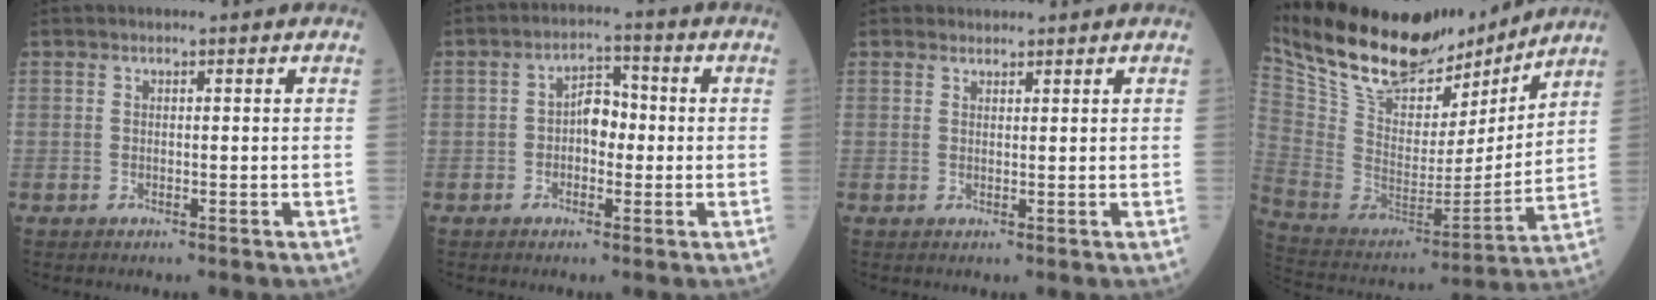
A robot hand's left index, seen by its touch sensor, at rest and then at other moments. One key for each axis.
{"total": 4.6, "fx": -0.5, "fy": 2.6, "fz": 3.7, "tx": -0.060, "ty": 0.018, "tz": -0.014}
{"total": 1.0, "fx": 0.8, "fy": 0.5, "fz": -0.2, "tx": 0.003, "ty": 0.000, "tz": 0.010}
{"total": 21.9, "fx": 19.3, "fy": 6.5, "fz": 8.0, "tx": -0.159, "ty": -0.010, "tz": 0.327}